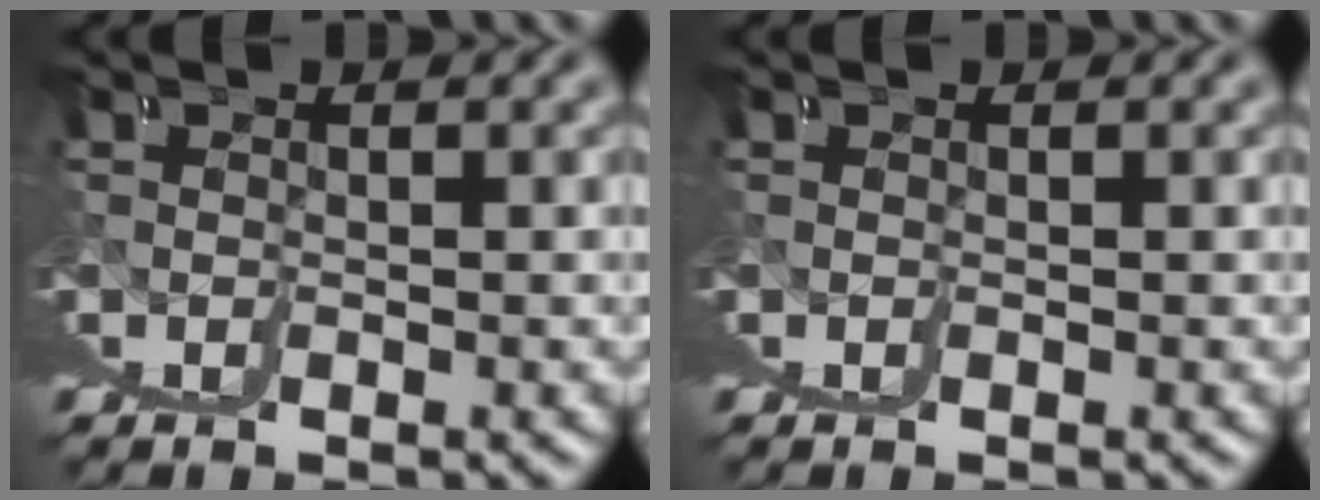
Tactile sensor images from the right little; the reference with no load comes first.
{"total": 0.0}